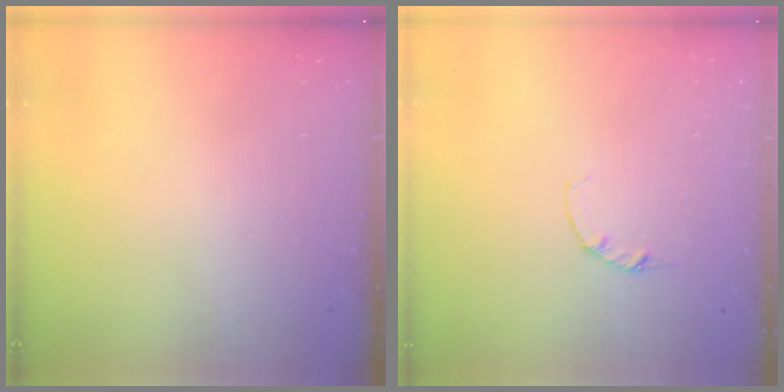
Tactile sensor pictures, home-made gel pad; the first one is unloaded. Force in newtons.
{"total": 1.2, "press": 1.1, "slide": 0.3}